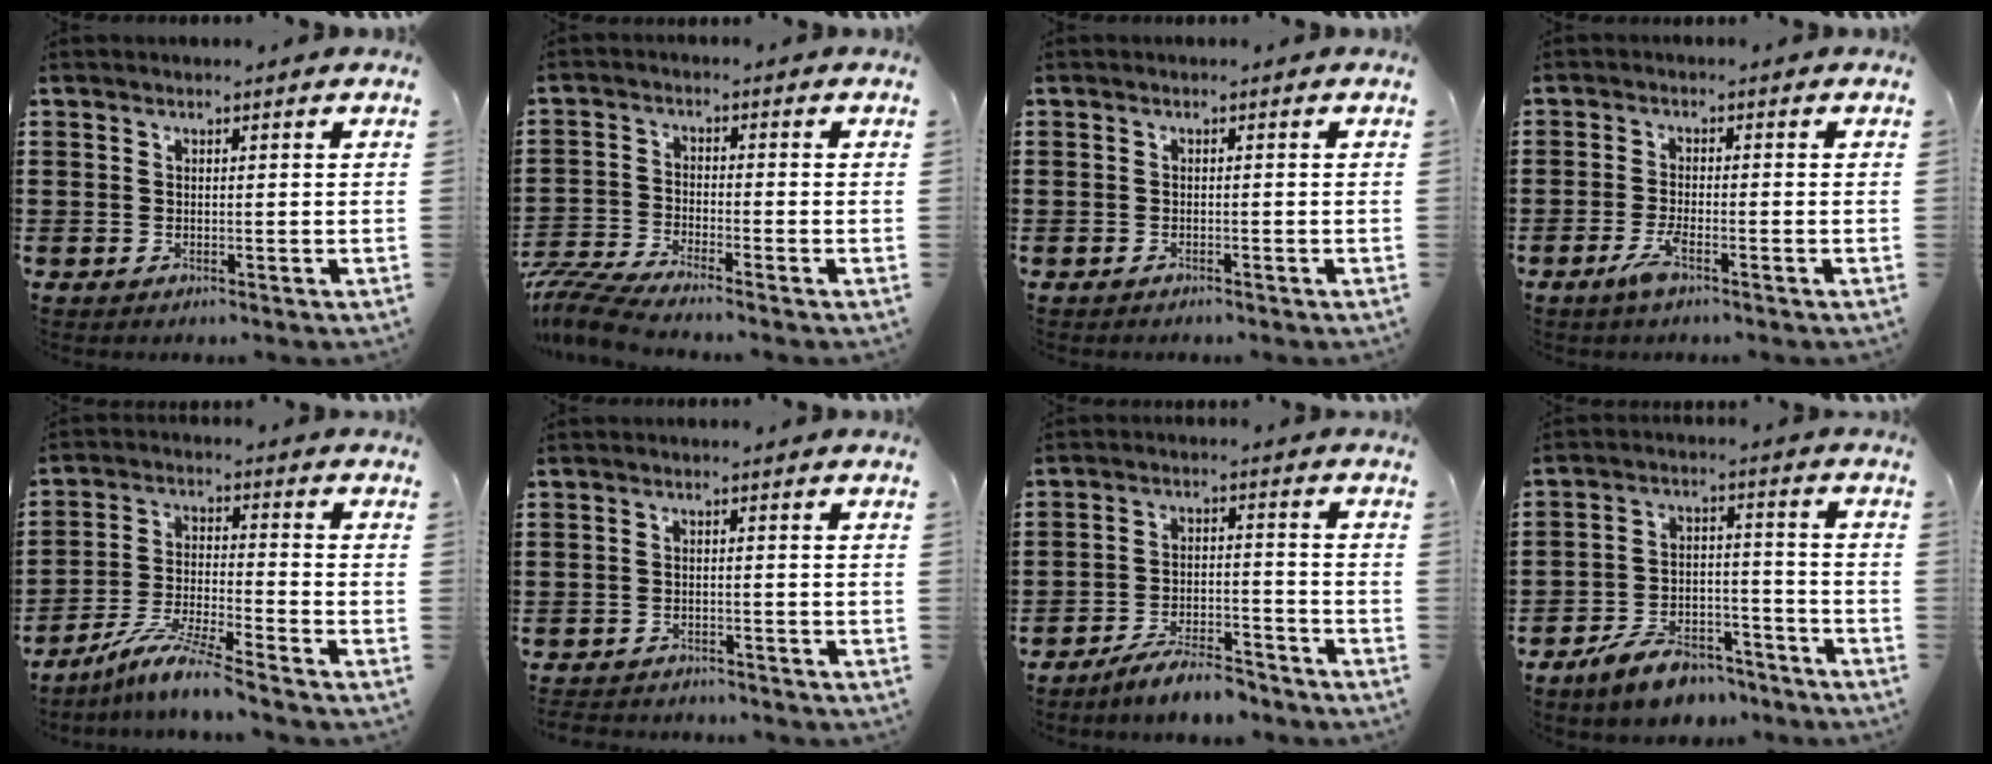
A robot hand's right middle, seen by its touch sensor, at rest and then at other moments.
{"total": 5.6, "force": [-5.2, 0.1, 2.1], "torque": [-0.068, -0.019, -0.108]}
{"total": 0.6, "force": [-0.6, 0.1, 0.1], "torque": [-0.003, -0.001, -0.013]}
{"total": 2.6, "force": [-1.6, 0.5, 2.0], "torque": [-0.049, -0.005, -0.033]}
{"total": 7.7, "force": [-6.6, -0.3, 4.0], "torque": [-0.089, -0.014, -0.129]}
{"total": 2.0, "force": [-2.0, 0.2, -0.1], "torque": [-0.007, -0.003, -0.043]}
{"total": 5.6, "force": [-5.1, 0.5, 2.2], "torque": [-0.050, -0.004, -0.100]}
{"total": 7.6, "force": [-6.7, 2.5, 2.7], "torque": [-0.048, 0.022, -0.126]}